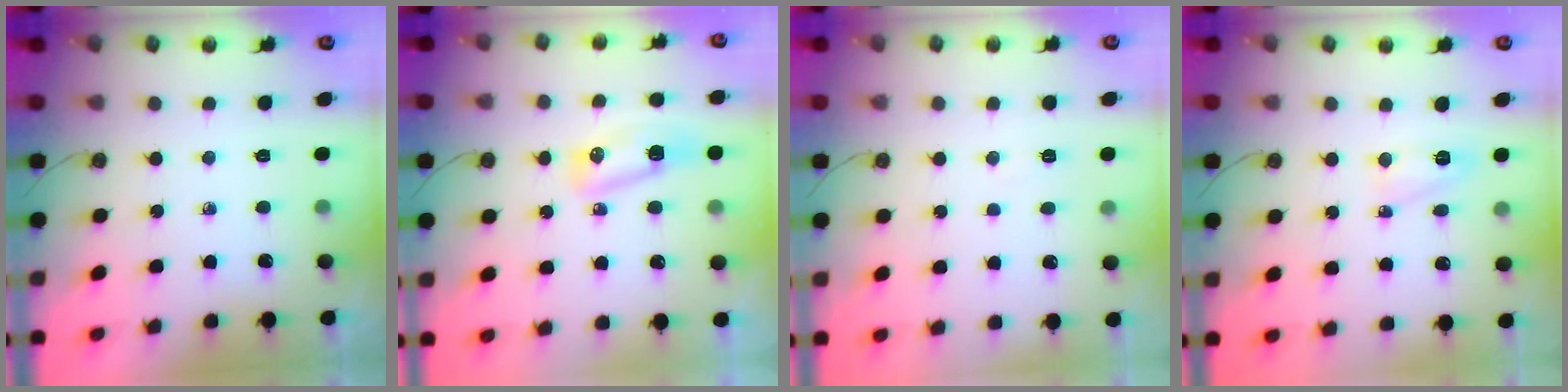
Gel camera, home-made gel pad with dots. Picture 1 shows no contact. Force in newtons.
{"total": 7.3, "press": 7.2, "slide": 0.7}
{"total": 3.5, "press": 3.5, "slide": 0.5}
{"total": 3.9, "press": 3.8, "slide": 0.7}